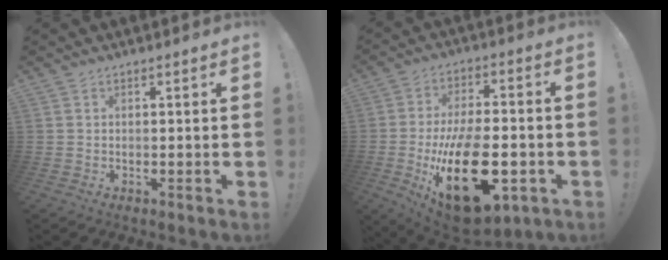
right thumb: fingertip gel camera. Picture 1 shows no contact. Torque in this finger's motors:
{"motor_torque": [2.07, 2.83, 2.52, -0.25, 0.90]}